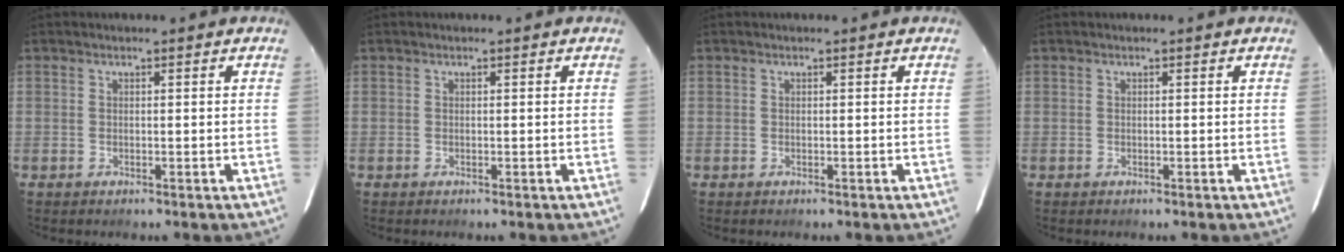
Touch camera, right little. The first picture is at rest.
{"total": 0.0}
{"total": 0.0}
{"total": 0.0}